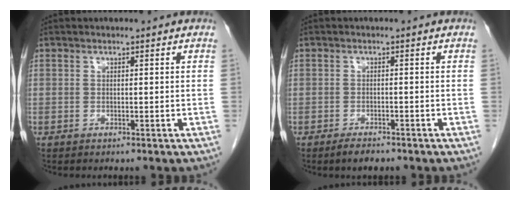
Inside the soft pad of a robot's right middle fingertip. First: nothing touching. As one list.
[{"total": 2.4, "force": [-2.0, 0.7, 1.3], "torque": [-0.028, -0.003, -0.030]}]